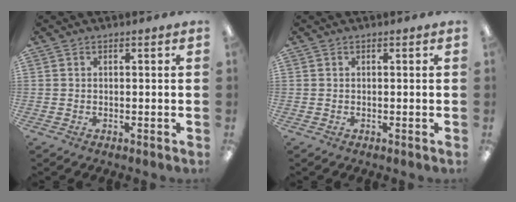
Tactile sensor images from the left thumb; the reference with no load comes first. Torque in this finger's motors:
{"motor_torque": [-0.02, 0.02, -0.01, -0.01, 0.00]}